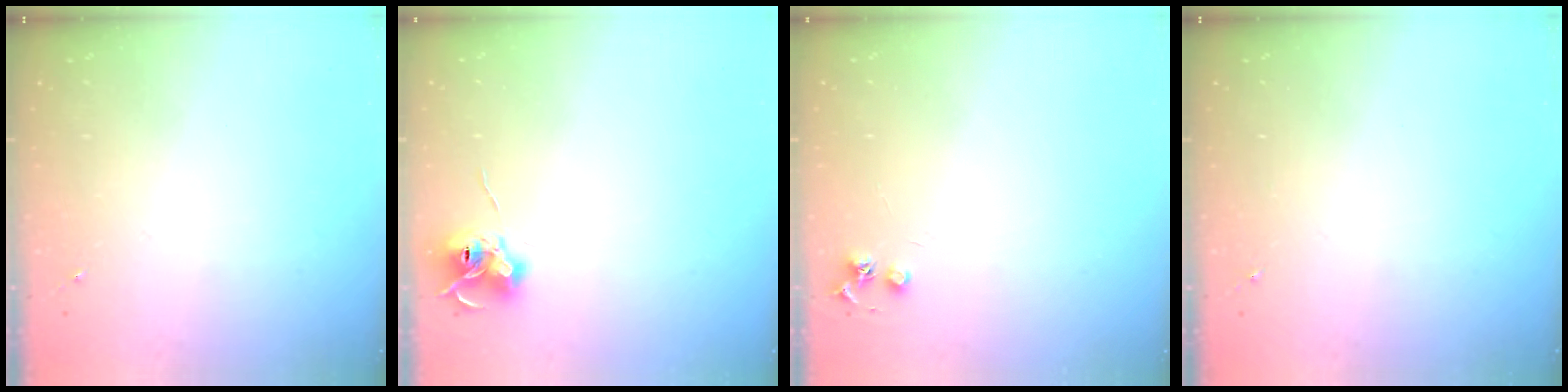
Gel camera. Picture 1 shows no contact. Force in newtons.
{"total": 8.7, "press": 8.7, "slide": 0.4}
{"total": 4.1, "press": 4.1, "slide": 0.5}
{"total": 0.0}